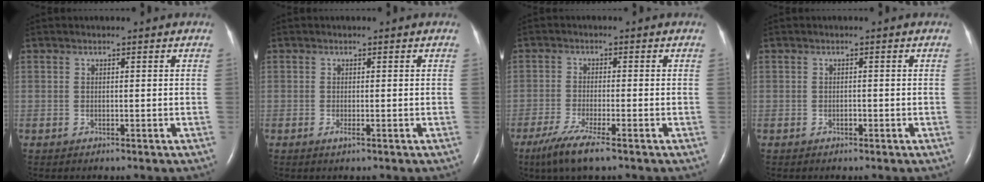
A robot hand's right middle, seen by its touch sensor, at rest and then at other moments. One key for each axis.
{"total": 0.7, "fx": -0.3, "fy": 0.0, "fz": 0.6, "tx": -0.014, "ty": -0.002, "tz": -0.005}
{"total": 6.1, "fx": -4.1, "fy": 0.3, "fz": 4.6, "tx": -0.095, "ty": -0.019, "tz": -0.073}
{"total": 0.5, "fx": -0.3, "fy": 0.3, "fz": 0.3, "tx": -0.006, "ty": 0.001, "tz": -0.005}